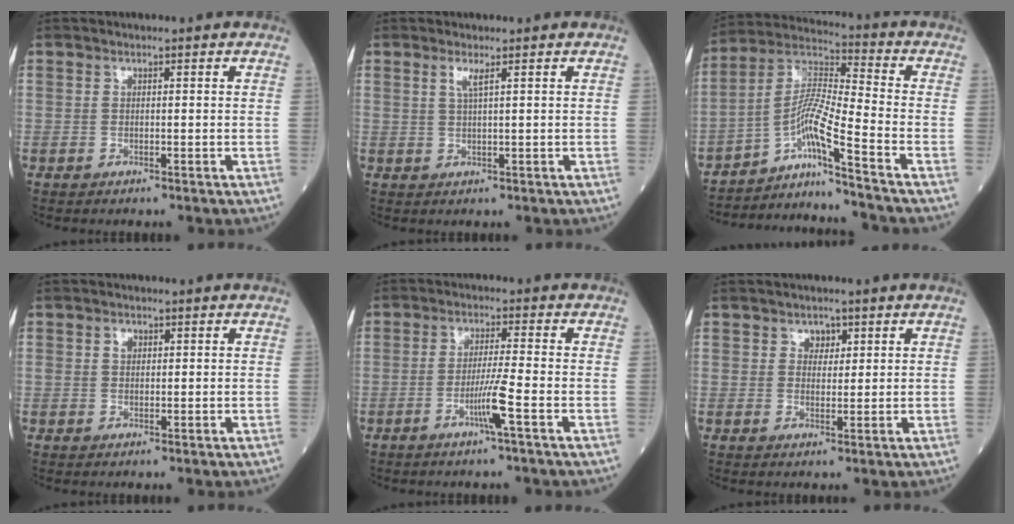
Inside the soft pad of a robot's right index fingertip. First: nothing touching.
{"total": 1.7, "force": [0.8, -0.2, 1.4], "torque": [-0.033, -0.001, 0.017]}
{"total": 10.4, "force": [-7.1, -1.9, 7.3], "torque": [-0.150, 0.010, -0.129]}
{"total": 1.4, "force": [0.6, 1.1, 0.8], "torque": [-0.015, 0.003, 0.010]}
{"total": 4.8, "force": [-2.0, -1.0, 4.2], "torque": [-0.081, -0.009, -0.041]}
{"total": 2.1, "force": [1.1, 1.5, 0.9], "torque": [-0.007, 0.000, 0.016]}